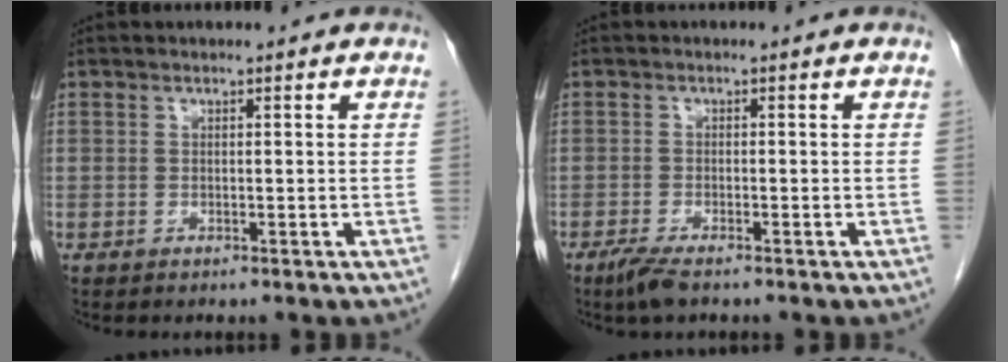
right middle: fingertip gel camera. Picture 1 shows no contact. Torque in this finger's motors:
{"motor_torque": [0.50, -0.32, 0.03, 0.05]}